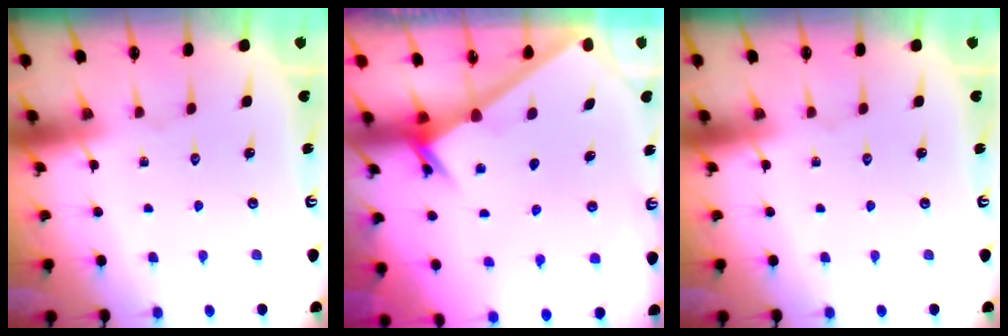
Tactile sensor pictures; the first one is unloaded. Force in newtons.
{"total": 2.4, "press": 2.4, "slide": 0.2}
{"total": 0.0}